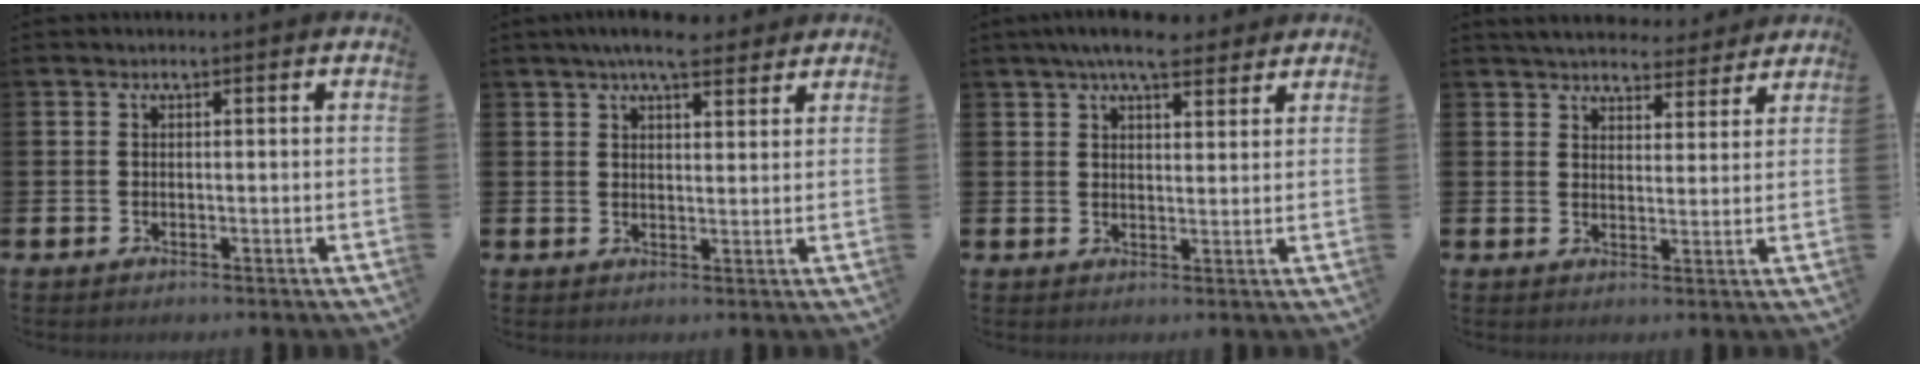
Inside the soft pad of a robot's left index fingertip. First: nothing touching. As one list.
[{"total": 5.9, "force": [5.3, 1.3, 2.3], "torque": [-0.040, -0.023, 0.093]}, {"total": 6.2, "force": [5.5, 1.6, 2.4], "torque": [-0.042, -0.022, 0.097]}, {"total": 5.1, "force": [5.0, 1.1, 0.3], "torque": [-0.015, -0.034, 0.087]}]